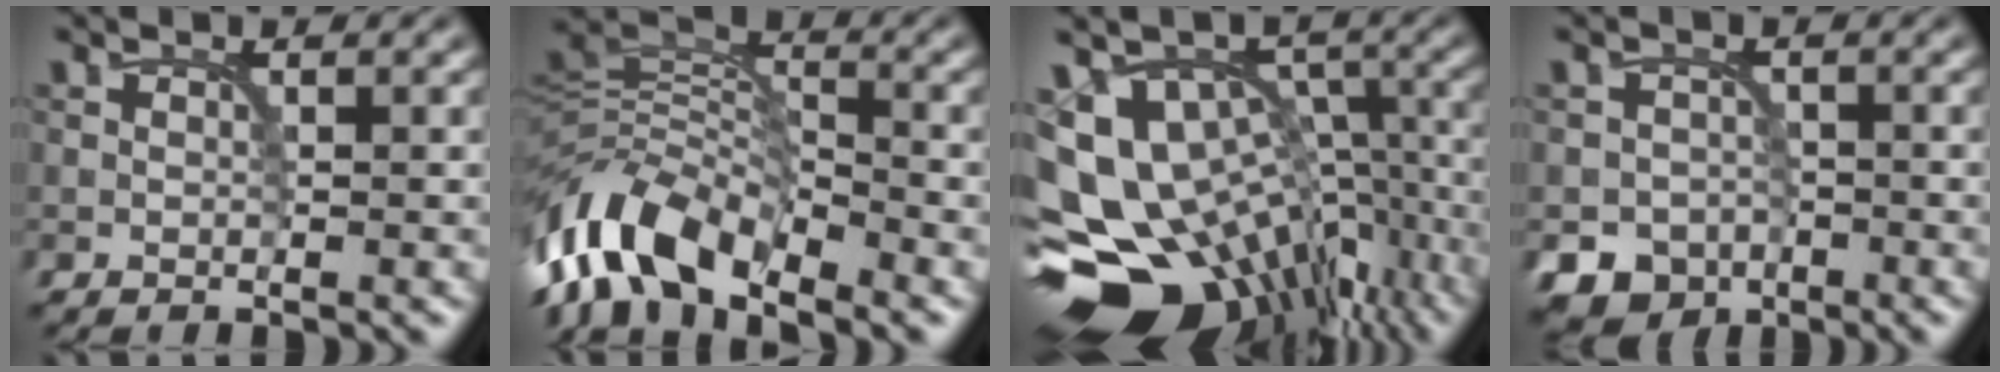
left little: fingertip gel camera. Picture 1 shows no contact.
{"total": 9.1, "force": [-5.7, 3.9, 6.0], "torque": [-0.108, 0.008, -0.123]}
{"total": 16.1, "force": [-6.0, 11.6, 9.3], "torque": [-0.181, -0.015, -0.058]}
{"total": 5.0, "force": [-3.2, 3.7, 1.1], "torque": [0.002, -0.005, -0.046]}